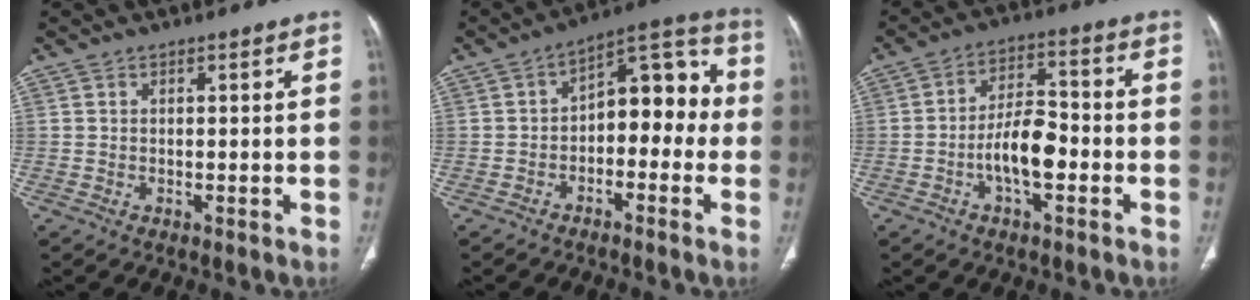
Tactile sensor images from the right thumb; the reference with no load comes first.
{"total": 12.3, "force": [-1.7, 7.4, 9.6], "torque": [-0.086, 0.054, -0.037]}
{"total": 9.0, "force": [-2.9, 4.1, 7.4], "torque": [-0.122, 0.031, -0.054]}